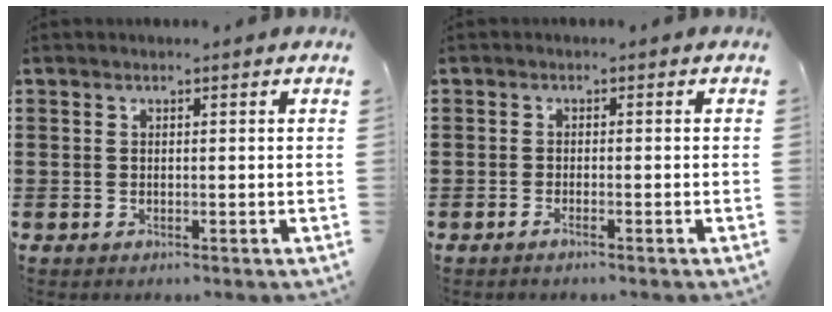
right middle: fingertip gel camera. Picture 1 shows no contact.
{"total": 1.0, "force": [-0.7, 0.0, 0.7], "torque": [-0.012, -0.003, -0.013]}